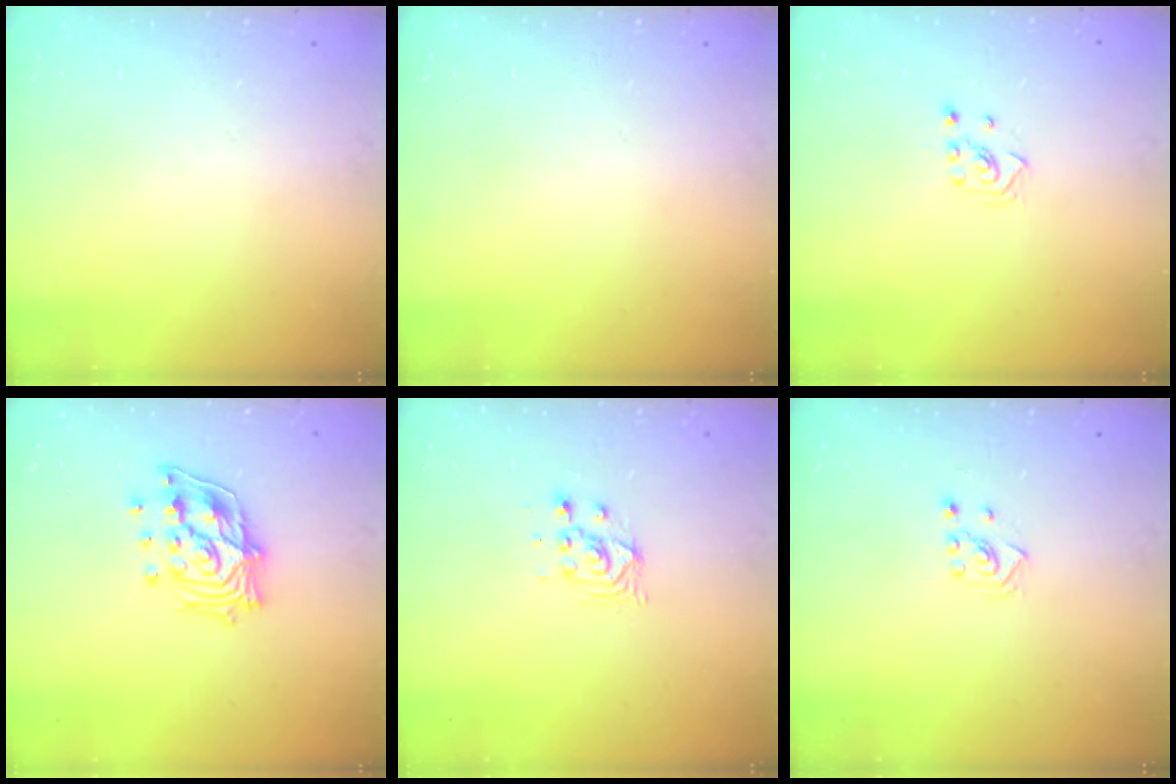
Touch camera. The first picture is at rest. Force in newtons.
{"total": 0.0}
{"total": 2.3, "press": 2.2, "slide": 0.8}
{"total": 14.0, "press": 13.9, "slide": 1.7}
{"total": 4.4, "press": 4.4, "slide": 0.2}
{"total": 2.3, "press": 2.2, "slide": 0.7}